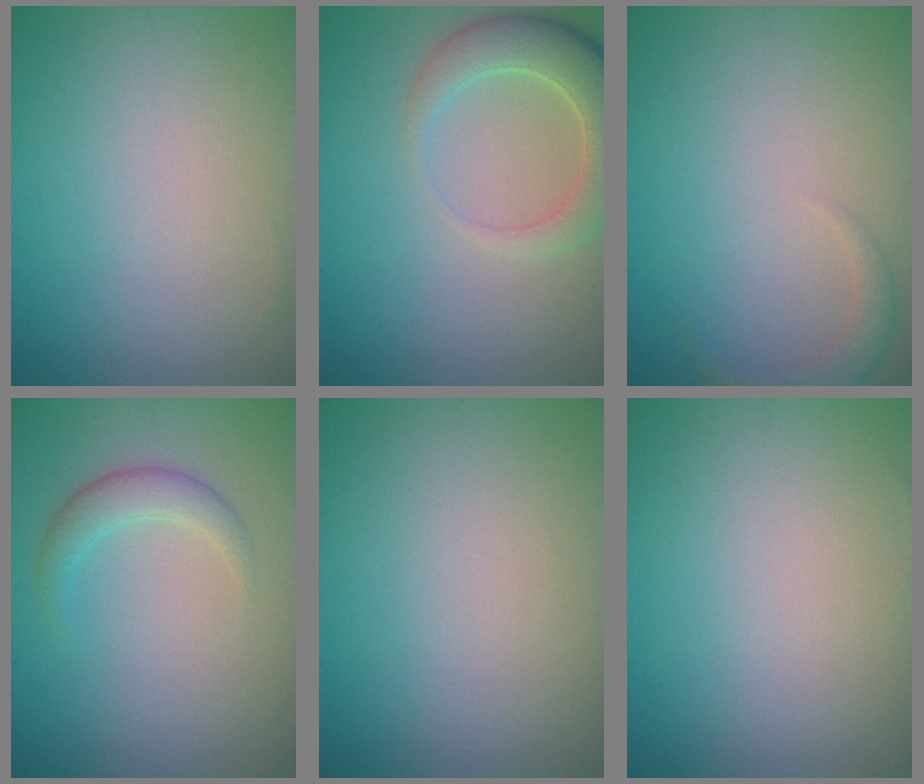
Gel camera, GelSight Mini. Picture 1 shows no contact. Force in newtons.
{"total": 5.0, "press": 4.9, "slide": 0.6}
{"total": 1.8, "press": 1.8, "slide": 0.1}
{"total": 2.2, "press": 2.2, "slide": 0.1}
{"total": 0.0}
{"total": 0.0}